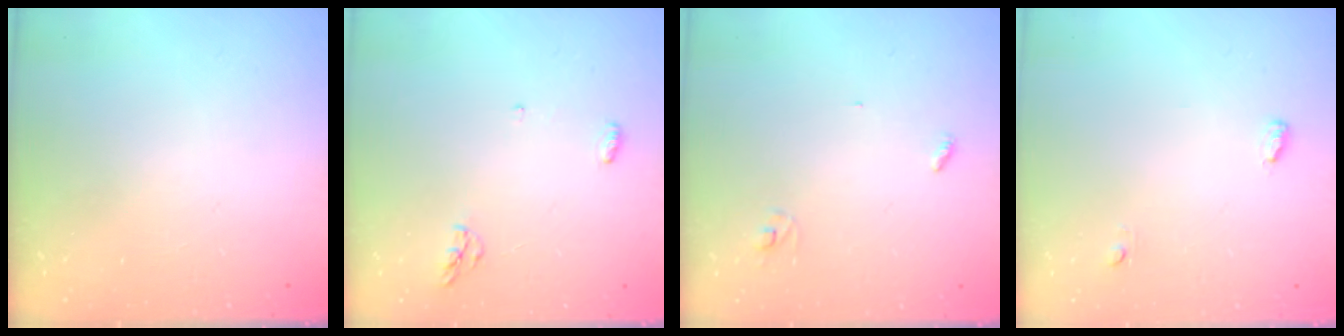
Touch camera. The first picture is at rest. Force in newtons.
{"total": 4.2, "press": 4.1, "slide": 0.9}
{"total": 2.8, "press": 2.8, "slide": 0.2}
{"total": 3.9, "press": 3.8, "slide": 1.0}